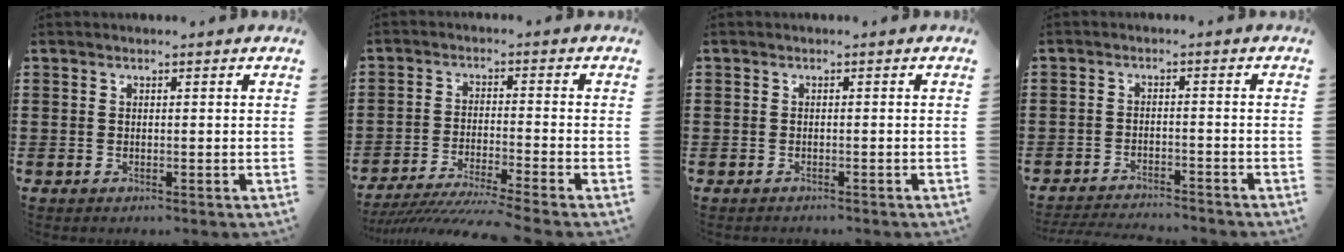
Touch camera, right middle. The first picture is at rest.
{"total": 4.6, "force": [-4.2, -0.7, 2.0], "torque": [-0.045, -0.023, -0.085]}
{"total": 0.0}
{"total": 2.6, "force": [-2.5, 0.0, 0.3], "torque": [-0.008, 0.000, -0.054]}